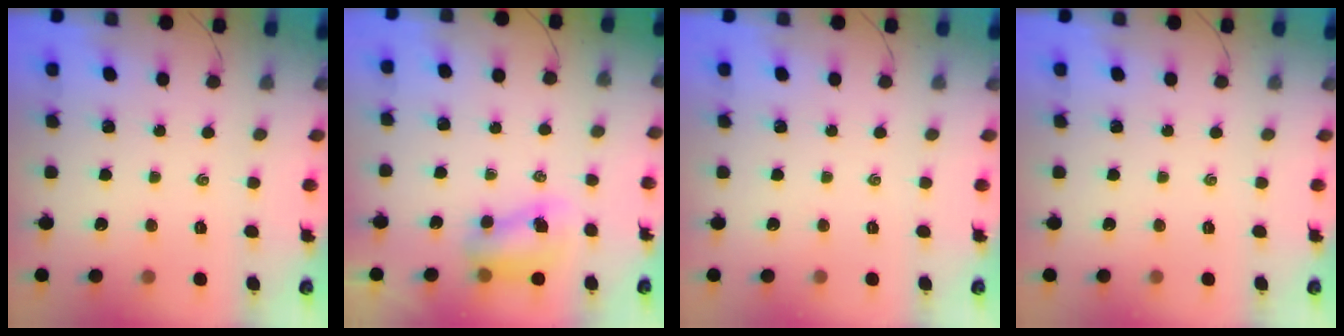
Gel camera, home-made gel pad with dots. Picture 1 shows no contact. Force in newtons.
{"total": 8.0, "press": 7.9, "slide": 1.0}
{"total": 0.0}
{"total": 0.0}